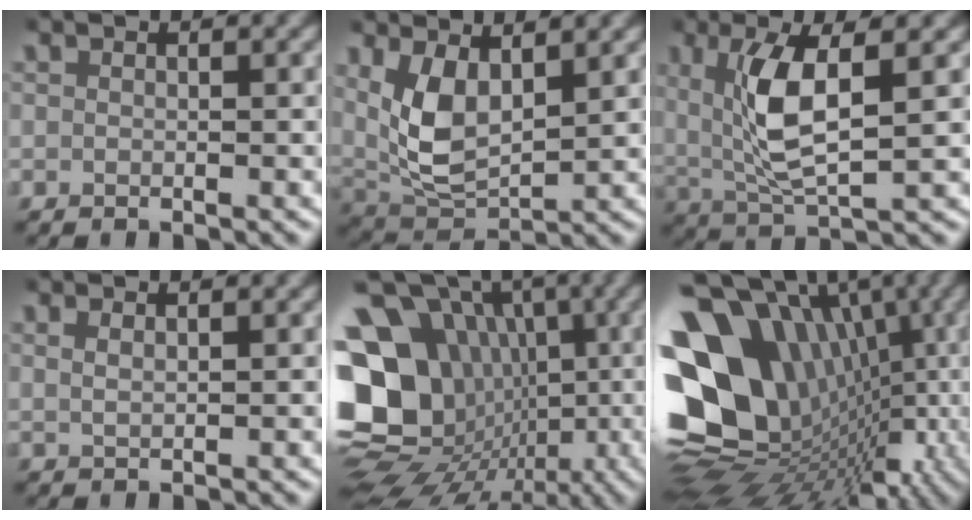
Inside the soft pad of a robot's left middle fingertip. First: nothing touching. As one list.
[{"total": 5.8, "force": [1.7, 3.5, 4.3], "torque": [-0.105, -0.009, 0.037]}, {"total": 6.3, "force": [1.6, 2.4, 5.6], "torque": [-0.131, -0.005, 0.040]}, {"total": 0.9, "force": [0.8, 0.0, 0.5], "torque": [-0.012, -0.002, 0.021]}, {"total": 19.2, "force": [-1.0, 15.4, 11.4], "torque": [-0.214, -0.046, -0.017]}, {"total": 24.4, "force": [-2.6, 18.1, 16.1], "torque": [-0.280, -0.051, -0.038]}]